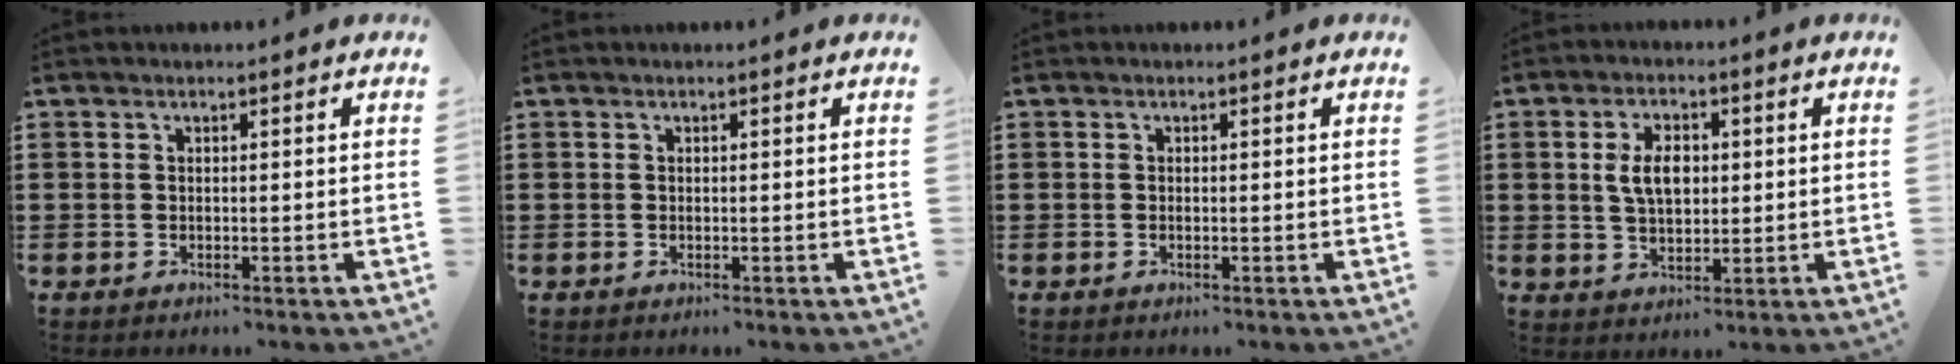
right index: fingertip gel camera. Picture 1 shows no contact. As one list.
[{"total": 0.0}, {"total": 0.0}, {"total": 5.5, "force": [0.7, 3.2, 4.5], "torque": [-0.093, 0.007, 0.007]}]